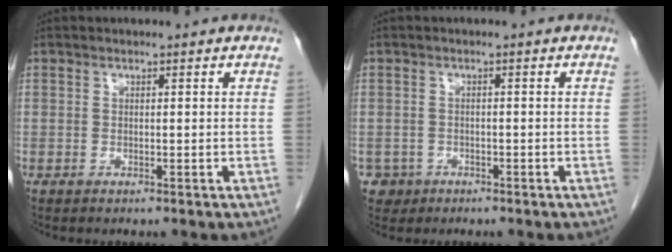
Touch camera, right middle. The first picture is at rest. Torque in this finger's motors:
{"motor_torque": [-0.04, 0.06, -0.02, 0.00]}